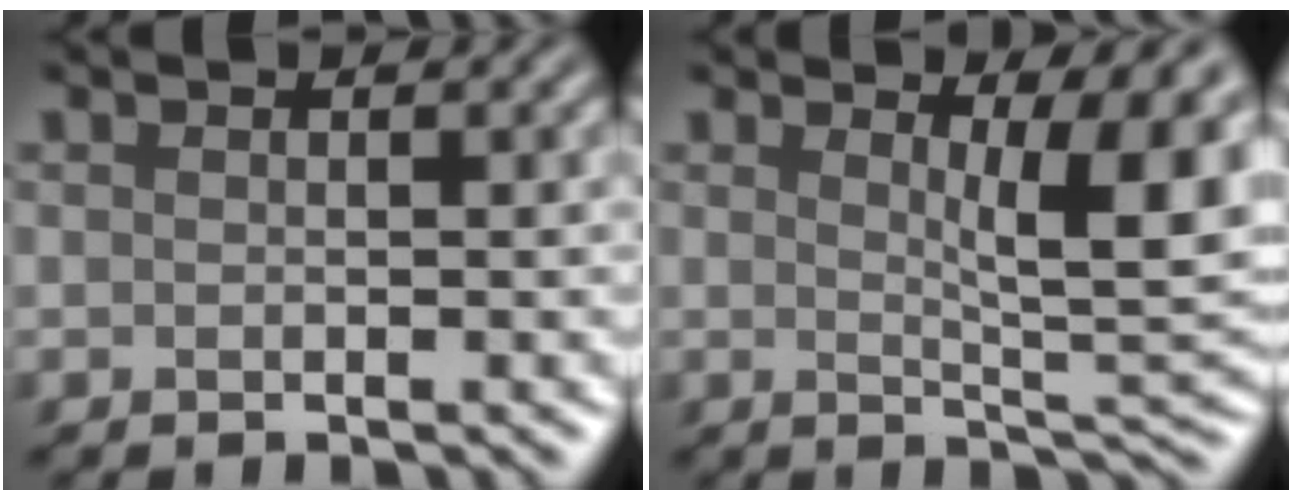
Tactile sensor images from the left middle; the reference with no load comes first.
{"total": 6.5, "force": [2.3, 1.9, 5.8], "torque": [-0.083, -0.011, 0.040]}